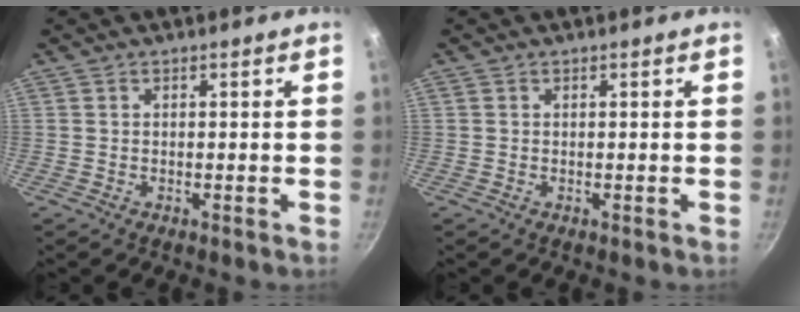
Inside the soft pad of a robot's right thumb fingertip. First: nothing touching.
{"total": 0.0}